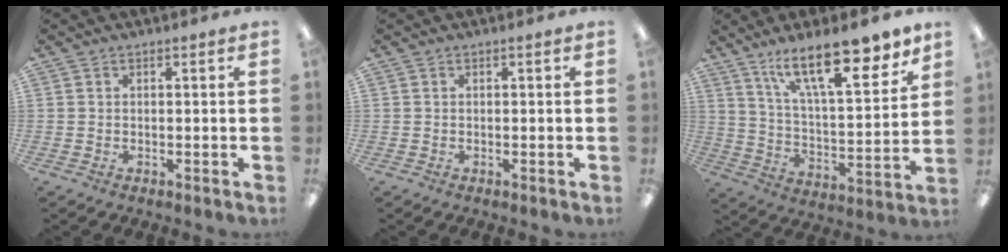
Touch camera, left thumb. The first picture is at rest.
{"total": 0.0}
{"total": 20.3, "force": [14.6, 6.1, 12.8], "torque": [-0.195, -0.090, 0.240]}